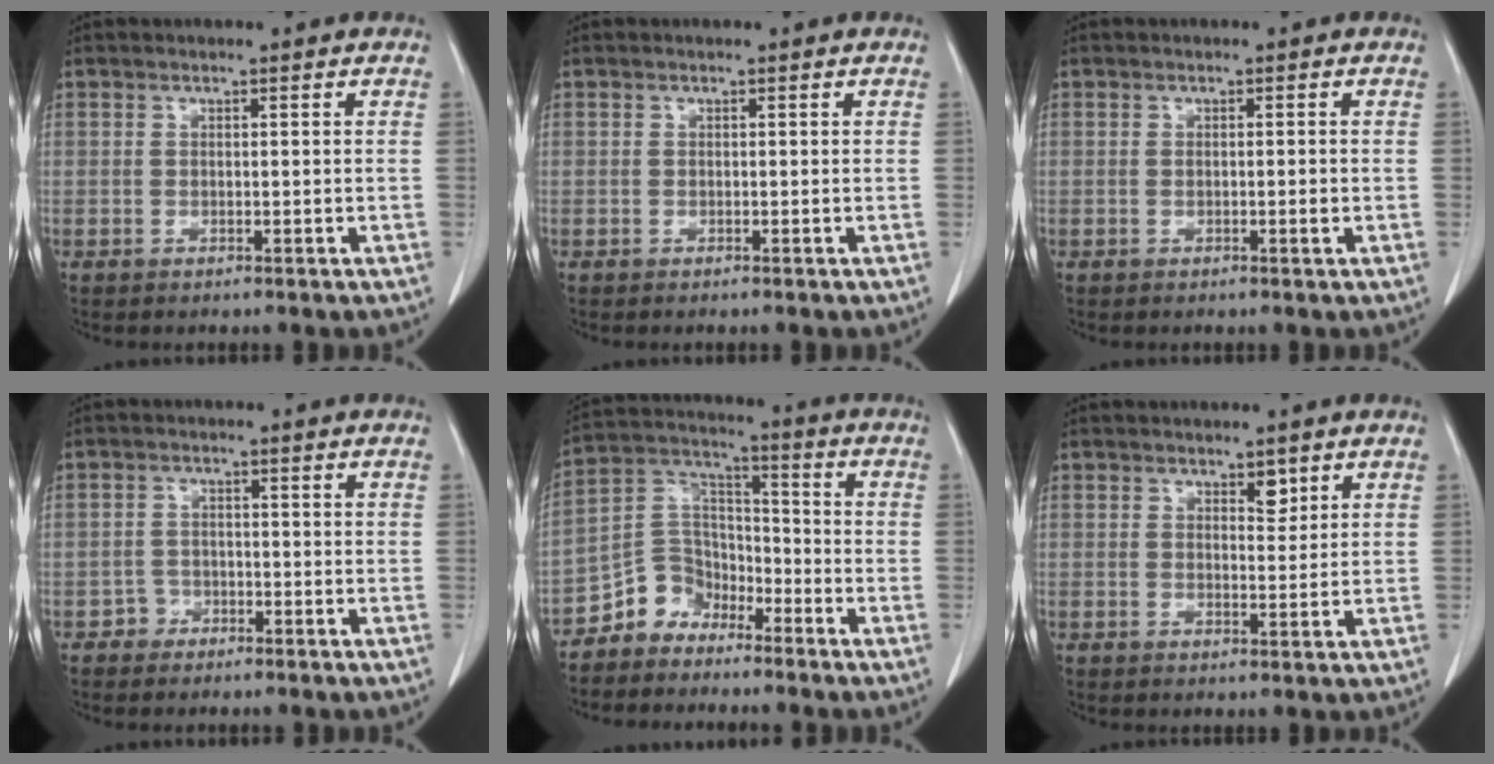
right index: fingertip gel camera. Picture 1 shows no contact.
{"total": 0.0}
{"total": 1.1, "force": [-0.2, 0.1, 1.1], "torque": [-0.018, -0.002, -0.001]}
{"total": 2.2, "force": [-1.4, 1.7, -0.2], "torque": [0.008, 0.011, -0.031]}
{"total": 7.7, "force": [-5.6, 5.2, 0.8], "torque": [-0.010, 0.043, -0.110]}
{"total": 2.2, "force": [1.4, 1.0, 1.3], "torque": [-0.016, -0.005, 0.023]}